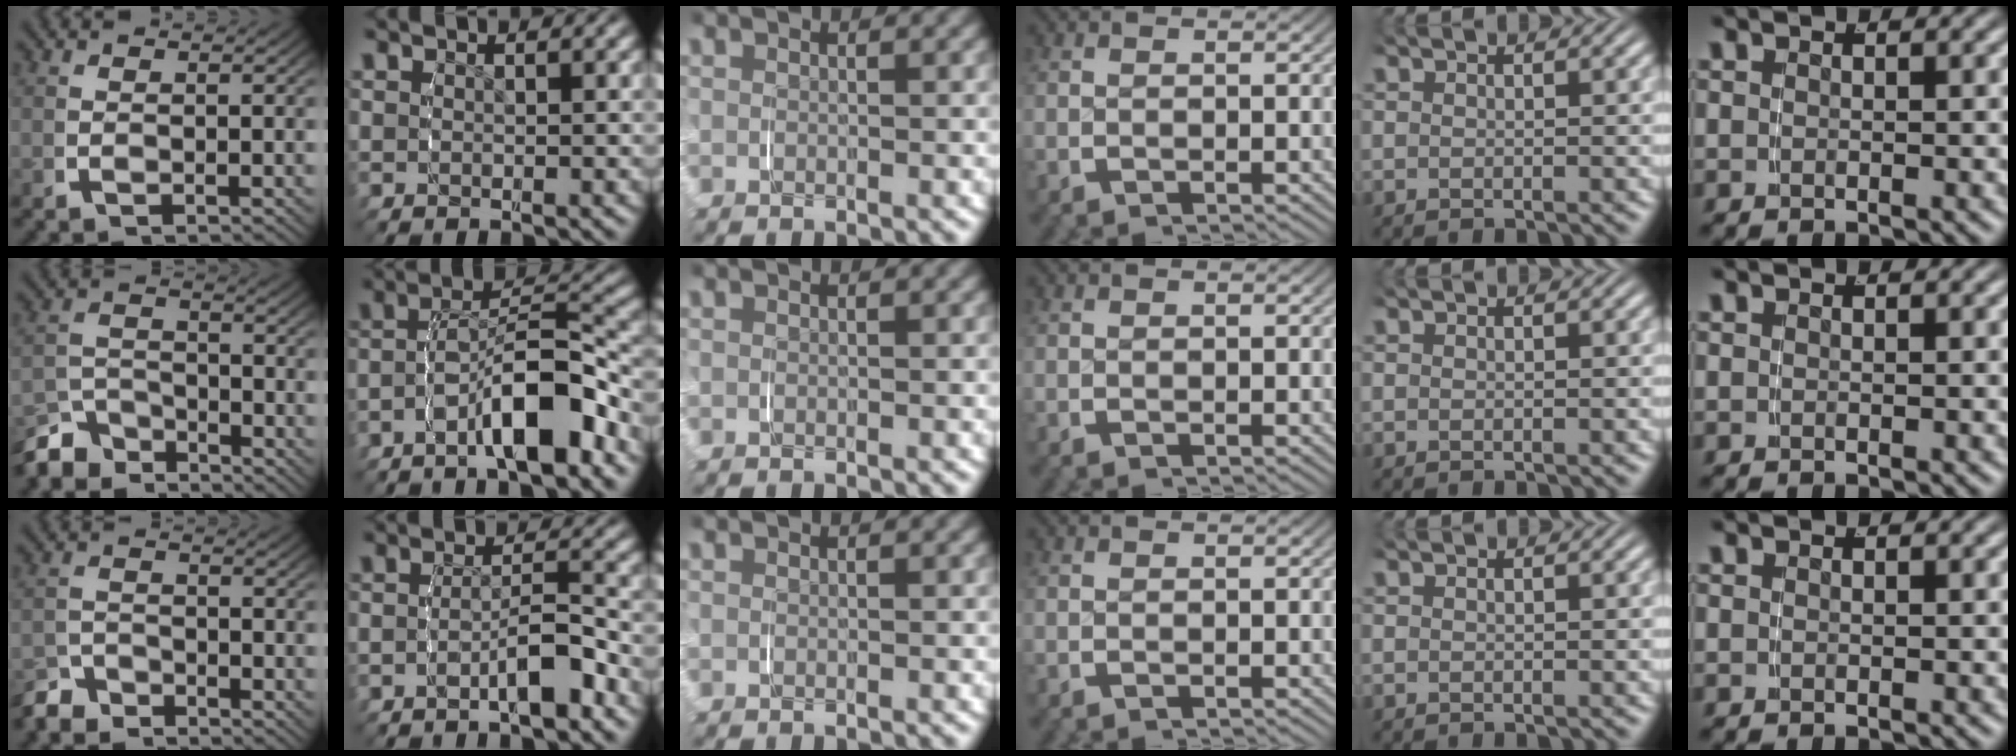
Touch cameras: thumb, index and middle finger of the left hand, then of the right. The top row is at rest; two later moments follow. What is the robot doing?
{"motion": "grasp_and_lifting", "object": "lipstick"}